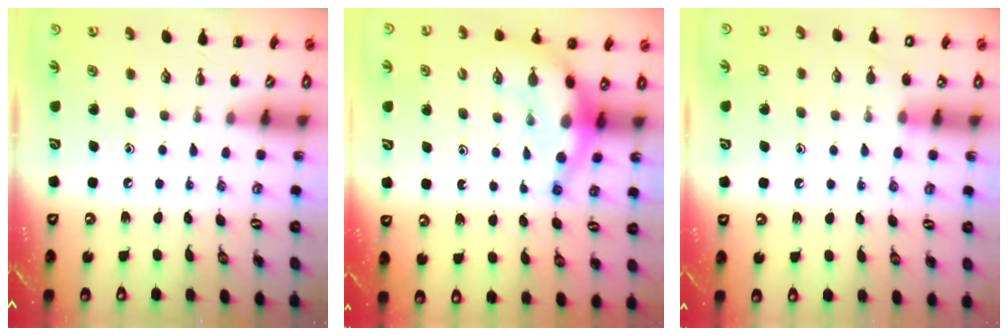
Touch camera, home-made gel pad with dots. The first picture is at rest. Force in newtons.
{"total": 9.3, "press": 9.0, "slide": 2.2}
{"total": 6.8, "press": 6.6, "slide": 1.8}